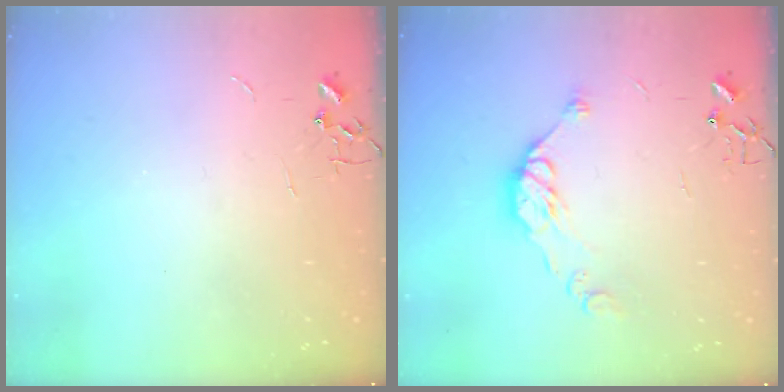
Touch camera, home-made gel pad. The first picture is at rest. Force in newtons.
{"total": 10.5, "press": 10.5, "slide": 0.3}